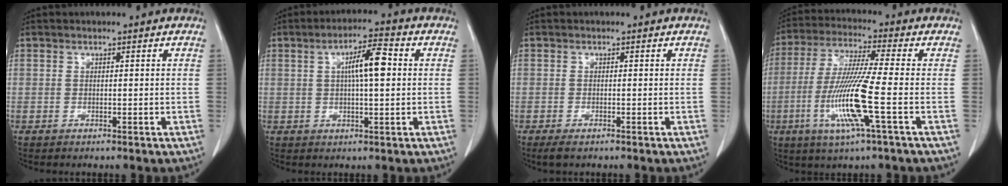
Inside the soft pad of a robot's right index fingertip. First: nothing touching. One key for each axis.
{"total": 6.9, "fx": 1.2, "fy": 1.3, "fz": 6.6, "tx": -0.111, "ty": 0.014, "tz": 0.021}
{"total": 1.6, "fx": -1.0, "fy": 0.5, "fz": 1.1, "tx": -0.020, "ty": -0.004, "tz": -0.013}
{"total": 12.4, "fx": -3.4, "fy": -0.5, "fz": 11.9, "tx": -0.249, "ty": -0.017, "tz": -0.074}